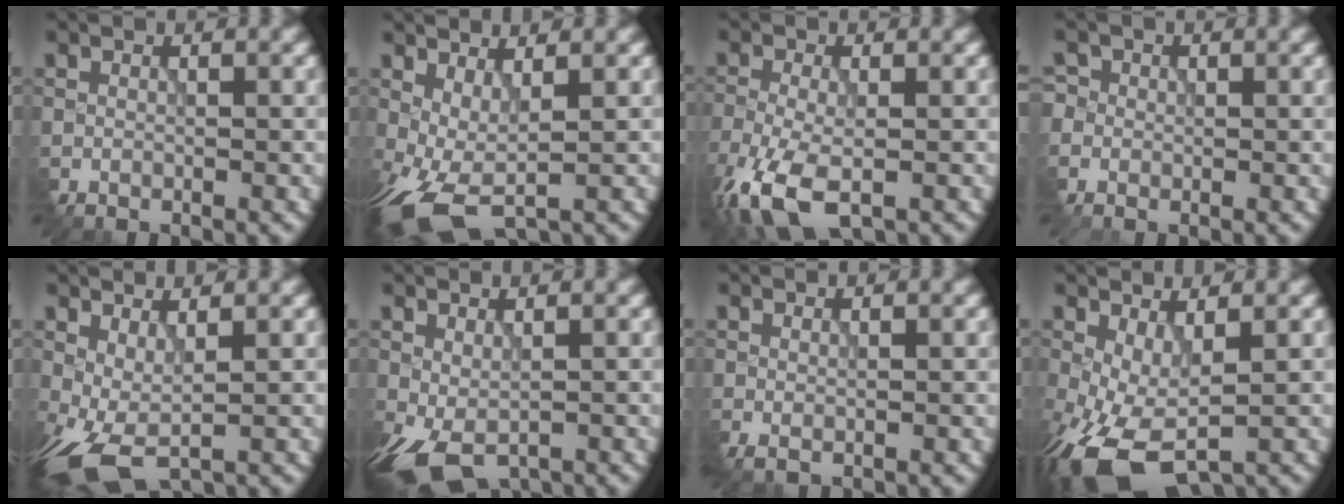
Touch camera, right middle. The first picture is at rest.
{"total": 5.5, "force": [-0.9, 2.4, 4.9], "torque": [-0.114, -0.007, -0.014]}
{"total": 7.8, "force": [-4.1, 3.8, 5.4], "torque": [-0.139, -0.028, -0.076]}
{"total": 2.1, "force": [-0.1, 2.0, 0.7], "torque": [-0.020, 0.010, -0.012]}
{"total": 4.8, "force": [-0.9, 2.2, 4.2], "torque": [-0.102, -0.006, -0.014]}
{"total": 4.2, "force": [-1.7, 2.4, 3.0], "torque": [-0.078, -0.004, -0.024]}
{"total": 0.6, "force": [0.1, 0.2, 0.6], "torque": [-0.015, -0.003, 0.005]}
{"total": 7.5, "force": [-2.7, 3.6, 6.0], "torque": [-0.145, -0.019, -0.037]}